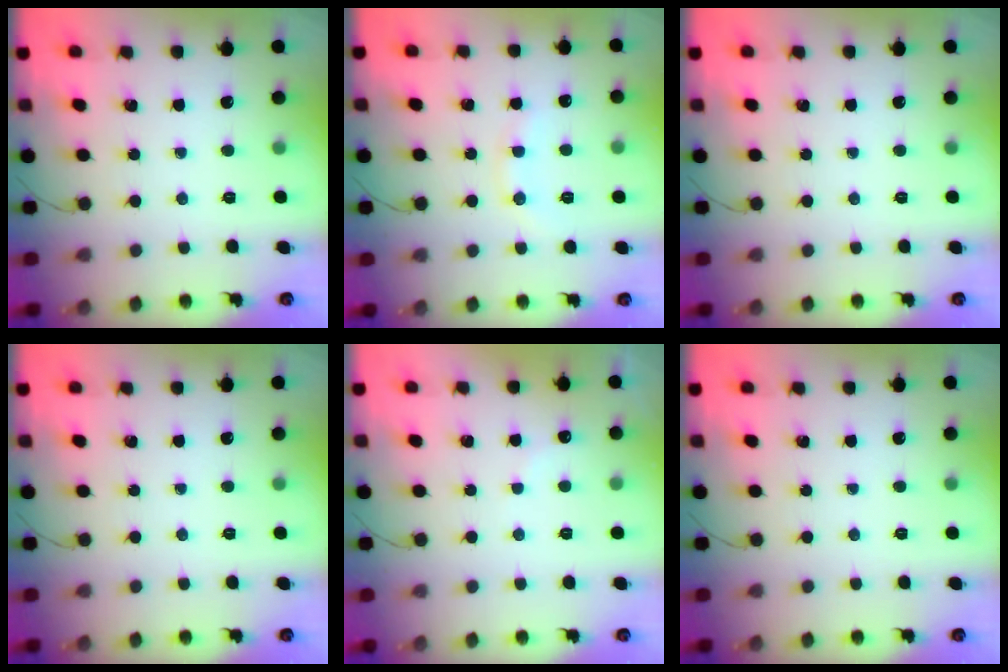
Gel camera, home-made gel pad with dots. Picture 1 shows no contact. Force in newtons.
{"total": 6.1, "press": 6.0, "slide": 1.1}
{"total": 0.0}
{"total": 0.0}
{"total": 5.3, "press": 5.2, "slide": 0.9}
{"total": 0.0}